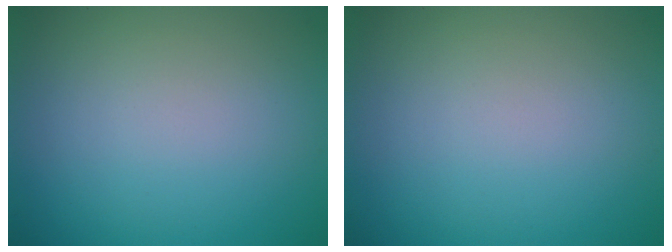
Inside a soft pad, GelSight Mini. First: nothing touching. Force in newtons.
{"total": 0.0}